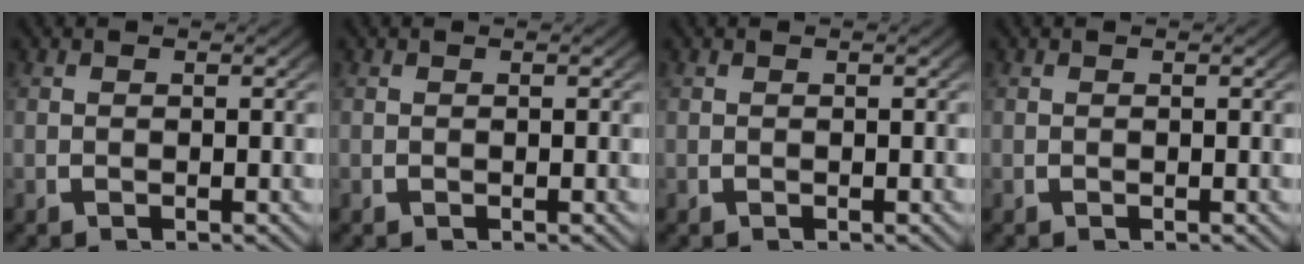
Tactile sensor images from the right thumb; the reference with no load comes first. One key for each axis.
{"total": 0.0}
{"total": 0.0}
{"total": 0.0}